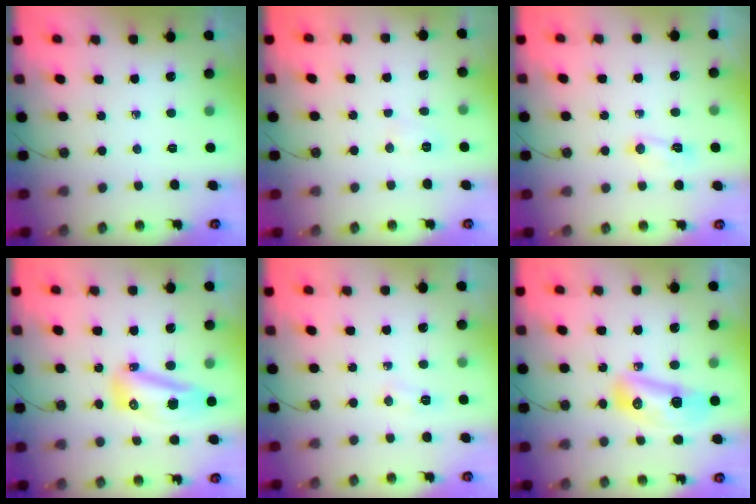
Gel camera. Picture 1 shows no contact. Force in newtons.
{"total": 3.7, "press": 3.6, "slide": 1.0}
{"total": 3.9, "press": 3.8, "slide": 0.7}
{"total": 10.3, "press": 10.2, "slide": 1.2}
{"total": 4.5, "press": 4.4, "slide": 0.6}
{"total": 11.6, "press": 11.5, "slide": 1.4}